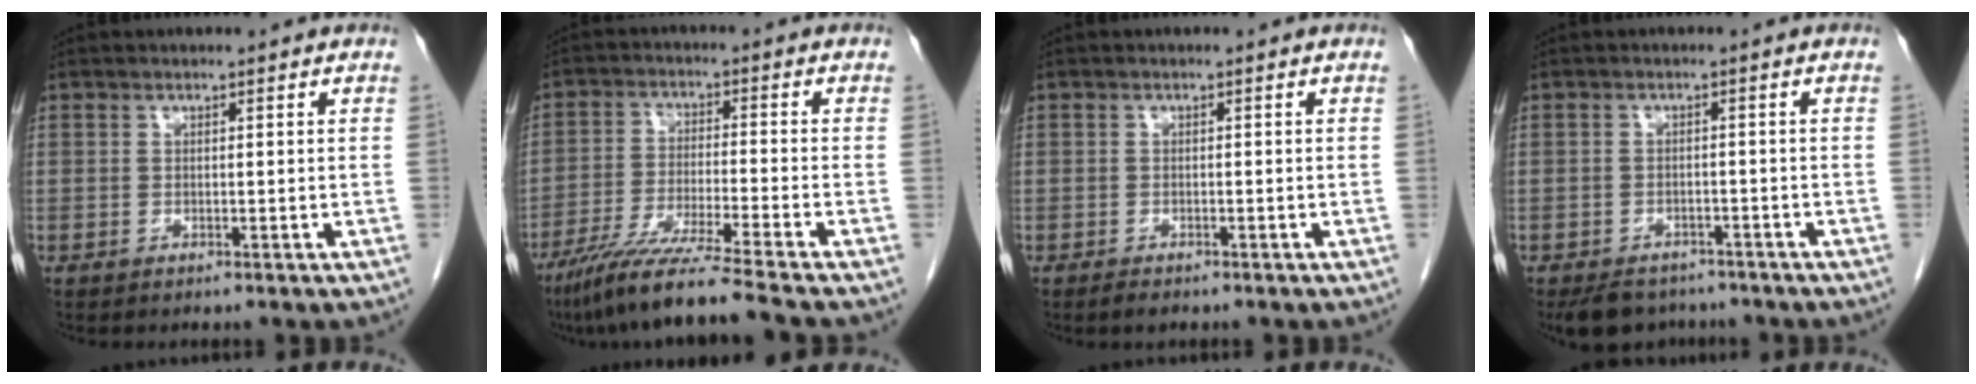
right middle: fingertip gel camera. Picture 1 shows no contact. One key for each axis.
{"total": 11.4, "fx": -9.3, "fy": -2.0, "fz": 6.3, "tx": -0.102, "ty": -0.040, "tz": -0.161}
{"total": 1.2, "fx": -1.0, "fy": 0.5, "fz": 0.6, "tx": -0.018, "ty": -0.004, "tz": -0.013}
{"total": 6.9, "fx": -5.9, "fy": 3.1, "fz": 1.6, "tx": -0.020, "ty": -0.008, "tz": -0.081}